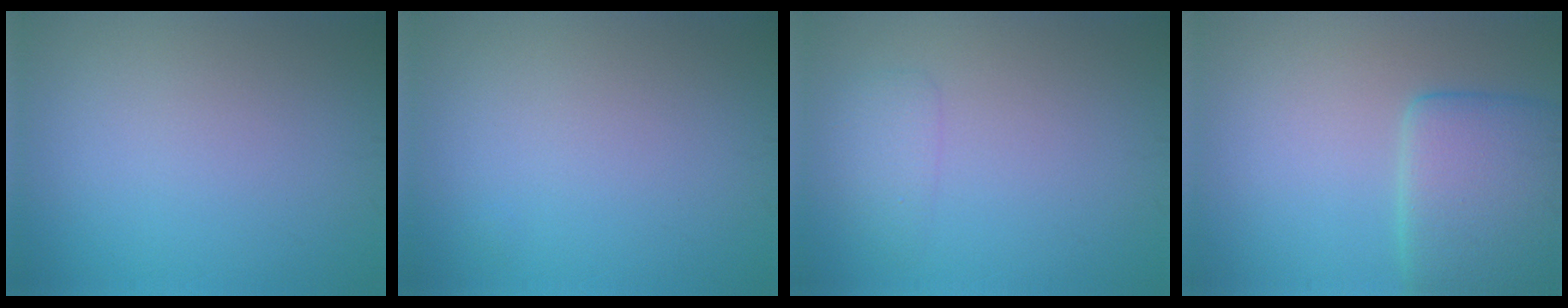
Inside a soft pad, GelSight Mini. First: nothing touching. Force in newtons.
{"total": 0.0}
{"total": 1.6, "press": 1.6, "slide": 0.0}
{"total": 6.0, "press": 6.0, "slide": 0.4}